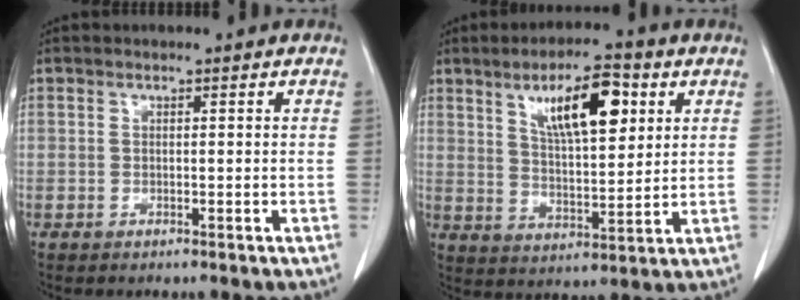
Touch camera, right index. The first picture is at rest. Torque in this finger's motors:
{"motor_torque": [0.39, 0.31, 0.25, 0.08]}